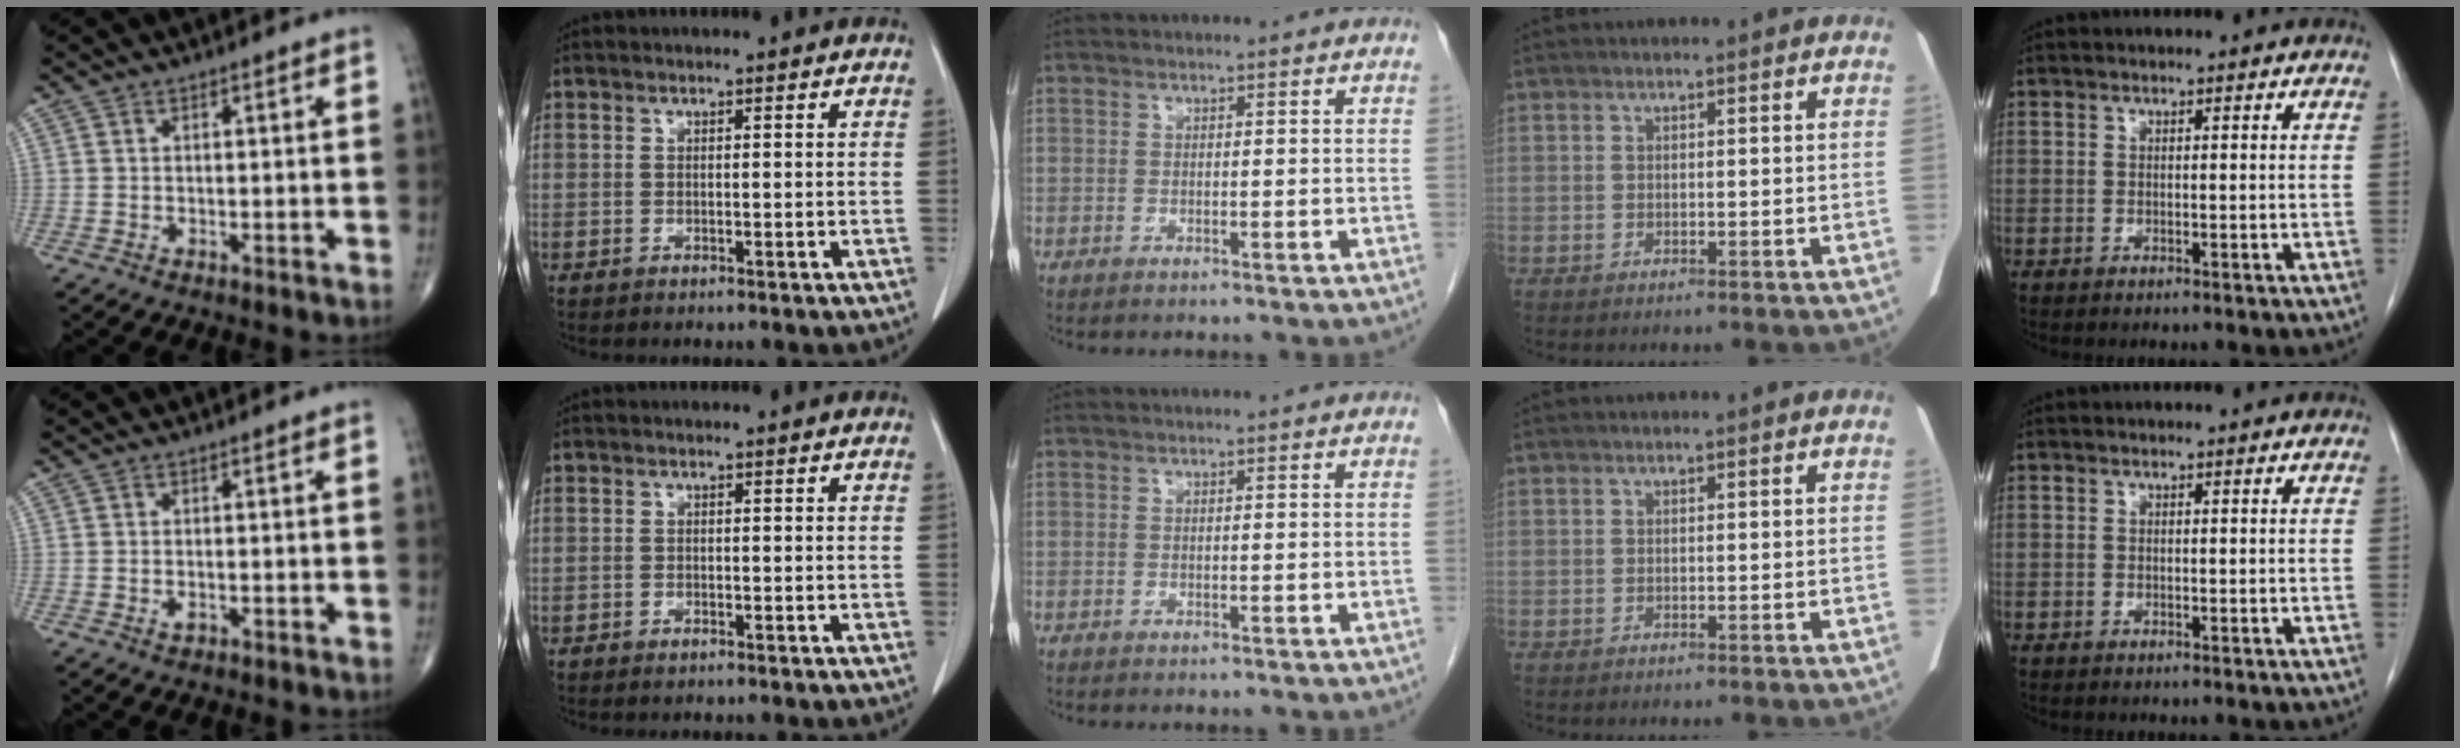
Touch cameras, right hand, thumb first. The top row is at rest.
{"thumb": {"total": 0.9, "force": [-0.5, 0.5, 0.6], "torque": [-0.009, 0.003, -0.007]}, "index": {"total": 0.6, "force": [-0.4, 0.2, 0.3], "torque": [-0.007, -0.001, -0.003]}}